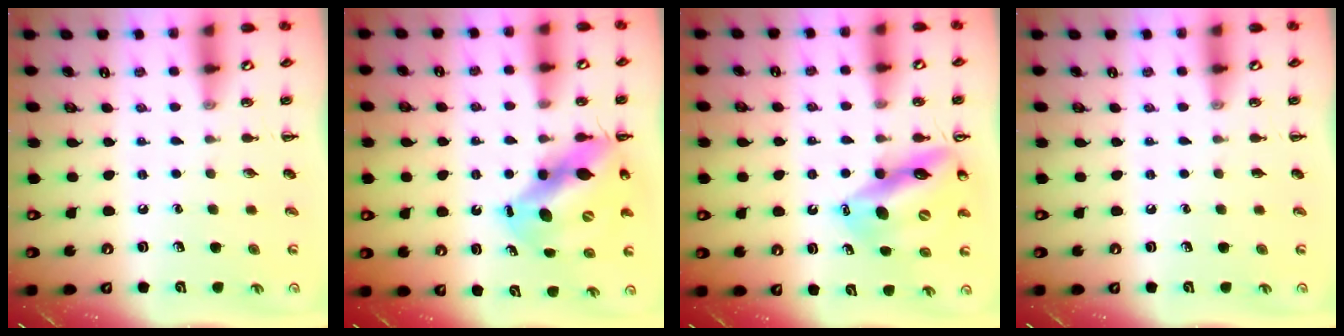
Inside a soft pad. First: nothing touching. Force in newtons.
{"total": 11.8, "press": 11.4, "slide": 3.1}
{"total": 14.1, "press": 13.6, "slide": 3.9}
{"total": 0.0}